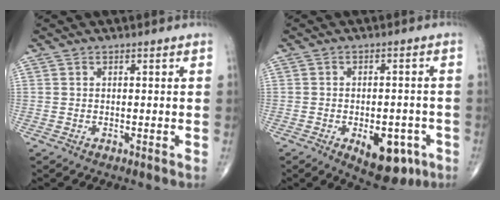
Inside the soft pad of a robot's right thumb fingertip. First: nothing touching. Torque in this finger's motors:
{"motor_torque": [2.56, 2.45, 0.56, -0.49, 0.16]}